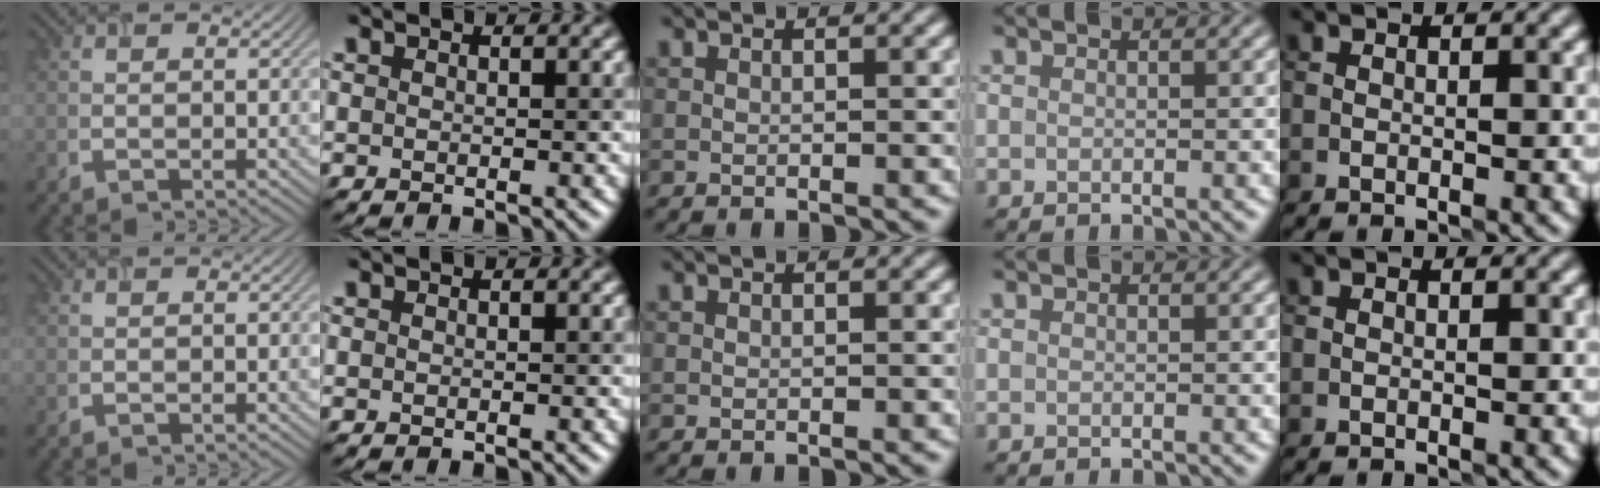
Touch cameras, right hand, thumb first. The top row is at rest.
{}